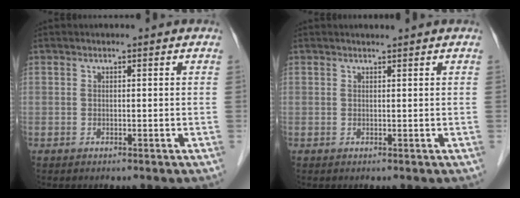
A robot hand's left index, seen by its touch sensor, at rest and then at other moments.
{"total": 0.6, "force": [0.6, -0.2, 0.1], "torque": [-0.008, -0.003, 0.012]}